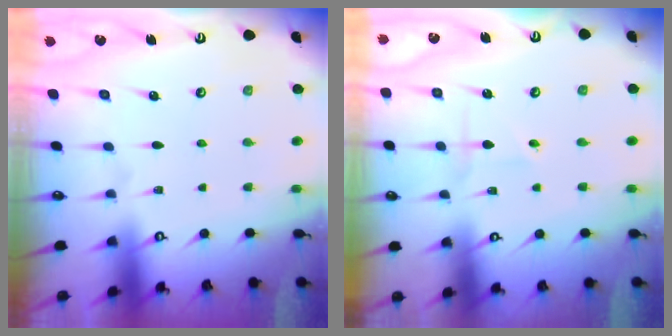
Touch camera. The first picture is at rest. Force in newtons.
{"total": 2.4, "press": 2.2, "slide": 0.9}